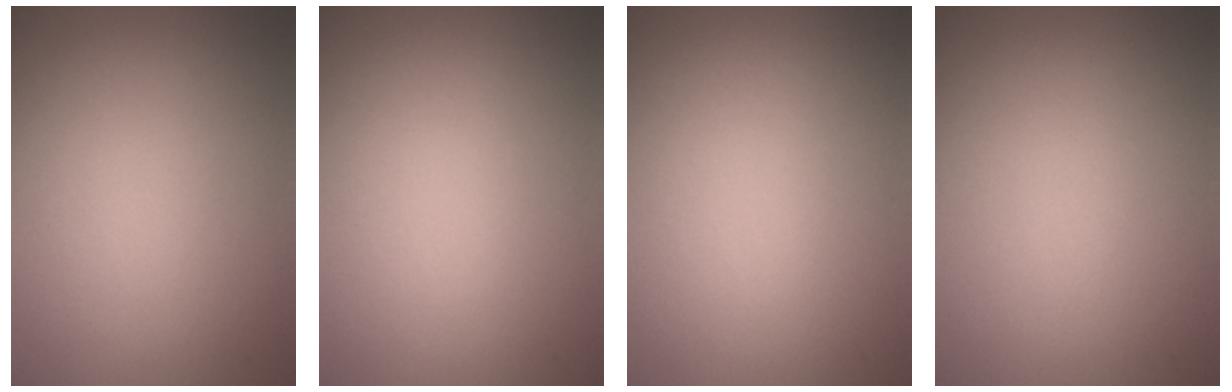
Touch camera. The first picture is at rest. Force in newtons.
{"total": 0.0}
{"total": 0.0}
{"total": 0.0}